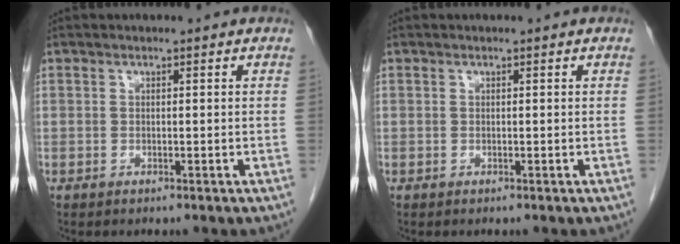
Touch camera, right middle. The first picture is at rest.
{"total": 0.0}